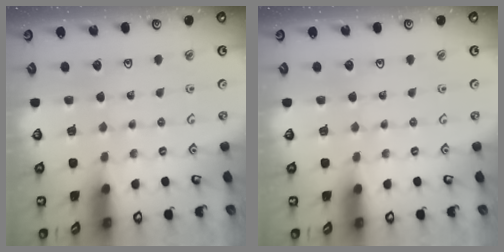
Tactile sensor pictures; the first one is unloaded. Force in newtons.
{"total": 0.0}